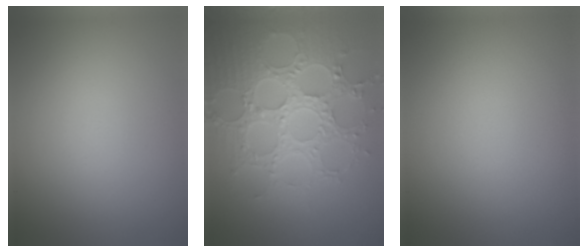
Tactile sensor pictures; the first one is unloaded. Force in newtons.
{"total": 6.9, "press": 5.8, "slide": 3.7}
{"total": 0.0}